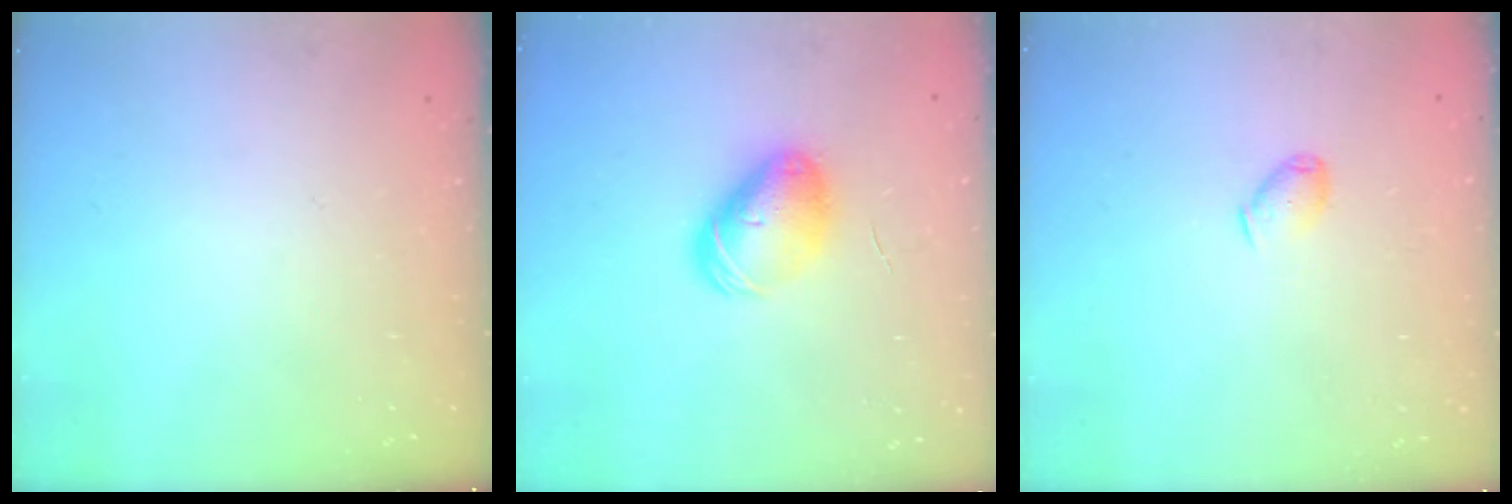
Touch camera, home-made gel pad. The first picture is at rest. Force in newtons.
{"total": 8.6, "press": 8.5, "slide": 1.3}
{"total": 6.3, "press": 6.3, "slide": 0.8}